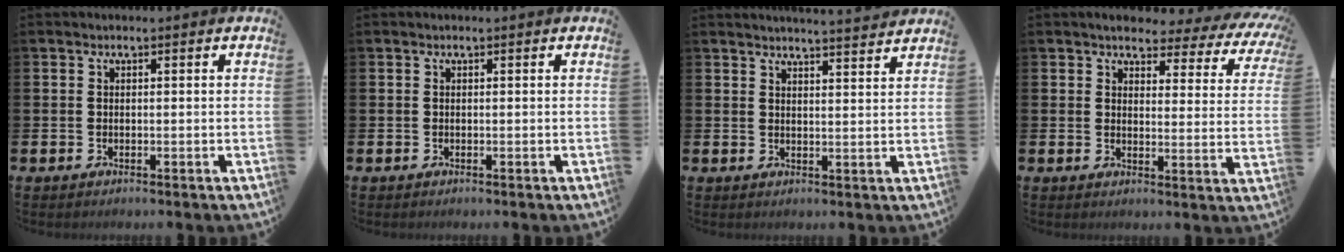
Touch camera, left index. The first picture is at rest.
{"total": 0.0}
{"total": 3.7, "force": [3.7, -0.6, 0.1], "torque": [-0.002, -0.029, 0.065]}
{"total": 3.8, "force": [3.4, 1.2, 1.1], "torque": [-0.034, -0.029, 0.052]}